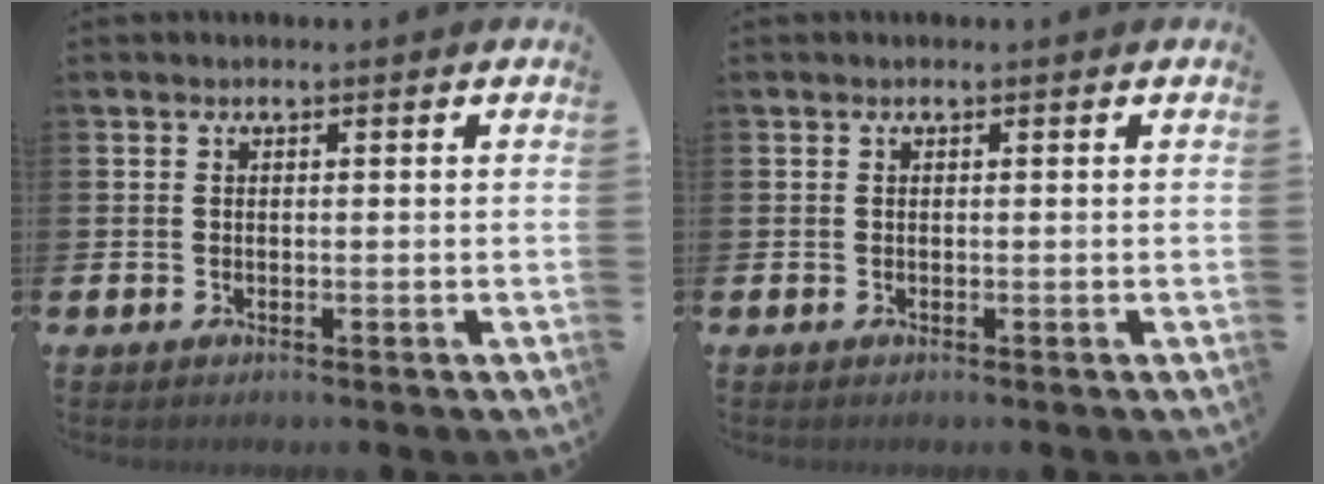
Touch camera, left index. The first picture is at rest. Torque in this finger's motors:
{"motor_torque": [0.00, 0.00, 0.00, 0.01]}